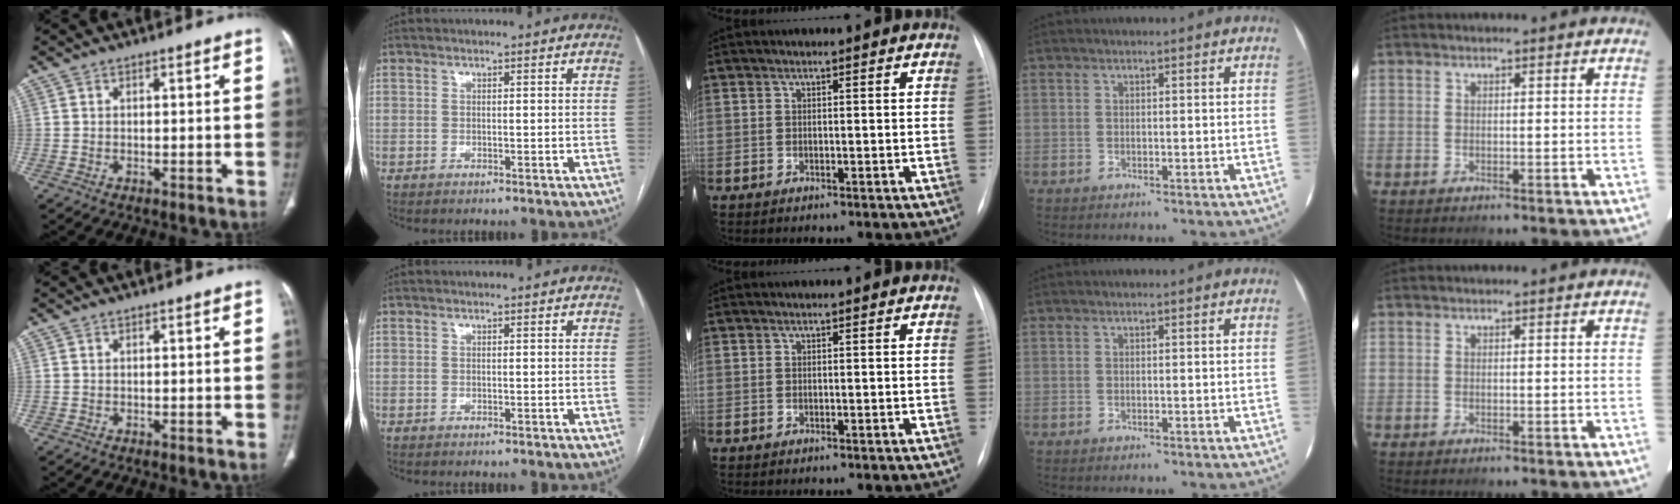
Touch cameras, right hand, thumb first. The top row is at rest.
{}